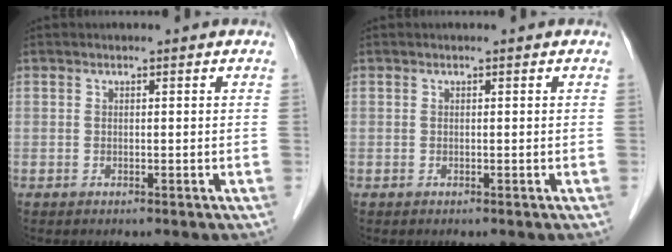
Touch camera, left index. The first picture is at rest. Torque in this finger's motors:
{"motor_torque": [-0.04, 0.04, 0.00, 0.00]}